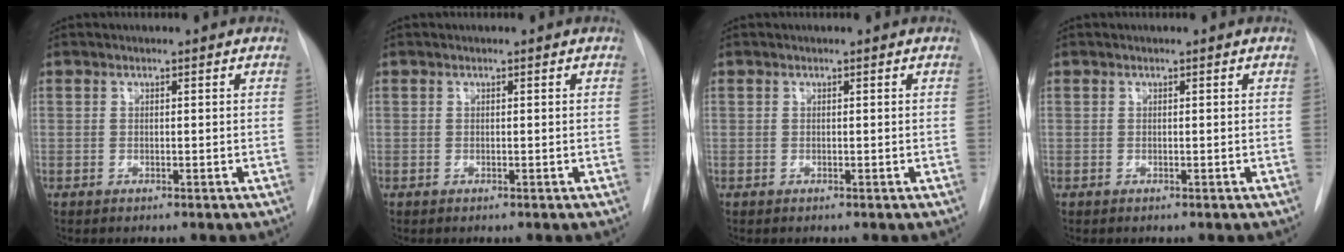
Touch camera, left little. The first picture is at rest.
{"total": 0.0}
{"total": 0.0}
{"total": 0.0}